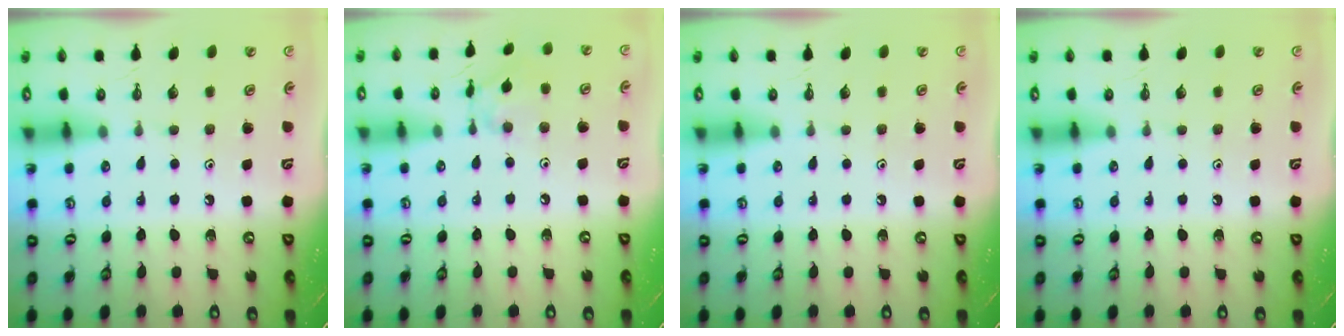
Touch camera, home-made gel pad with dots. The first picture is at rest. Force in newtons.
{"total": 10.4, "press": 10.4, "slide": 0.7}
{"total": 0.0}
{"total": 0.0}